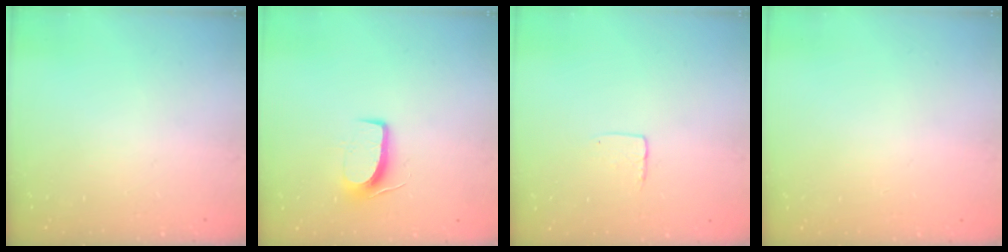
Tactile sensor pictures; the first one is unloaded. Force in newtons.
{"total": 7.6, "press": 7.6, "slide": 0.5}
{"total": 3.7, "press": 3.7, "slide": 0.3}
{"total": 0.8, "press": 0.4, "slide": 0.7}